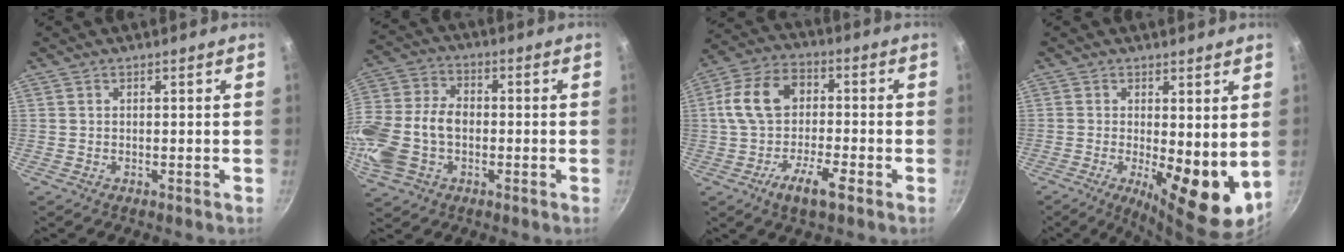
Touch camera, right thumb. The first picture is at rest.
{"total": 17.1, "force": [-2.6, 12.1, 11.7], "torque": [-0.258, 0.033, -0.052]}
{"total": 12.5, "force": [-3.8, 7.0, 9.7], "torque": [-0.171, 0.035, -0.088]}
{"total": 12.1, "force": [-0.7, 4.3, 11.3], "torque": [-0.145, -0.024, -0.001]}